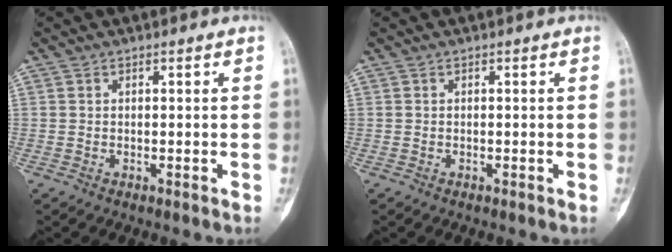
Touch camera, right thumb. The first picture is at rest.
{"total": 0.0}